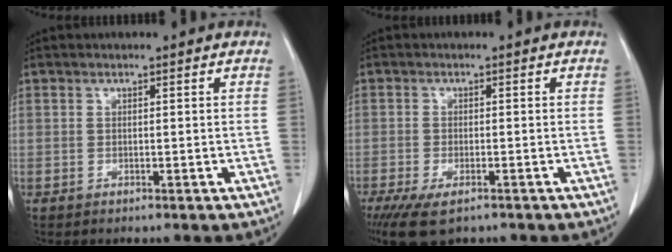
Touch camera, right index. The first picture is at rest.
{"total": 6.9, "force": [-4.8, 2.3, 4.4], "torque": [-0.073, -0.016, -0.077]}